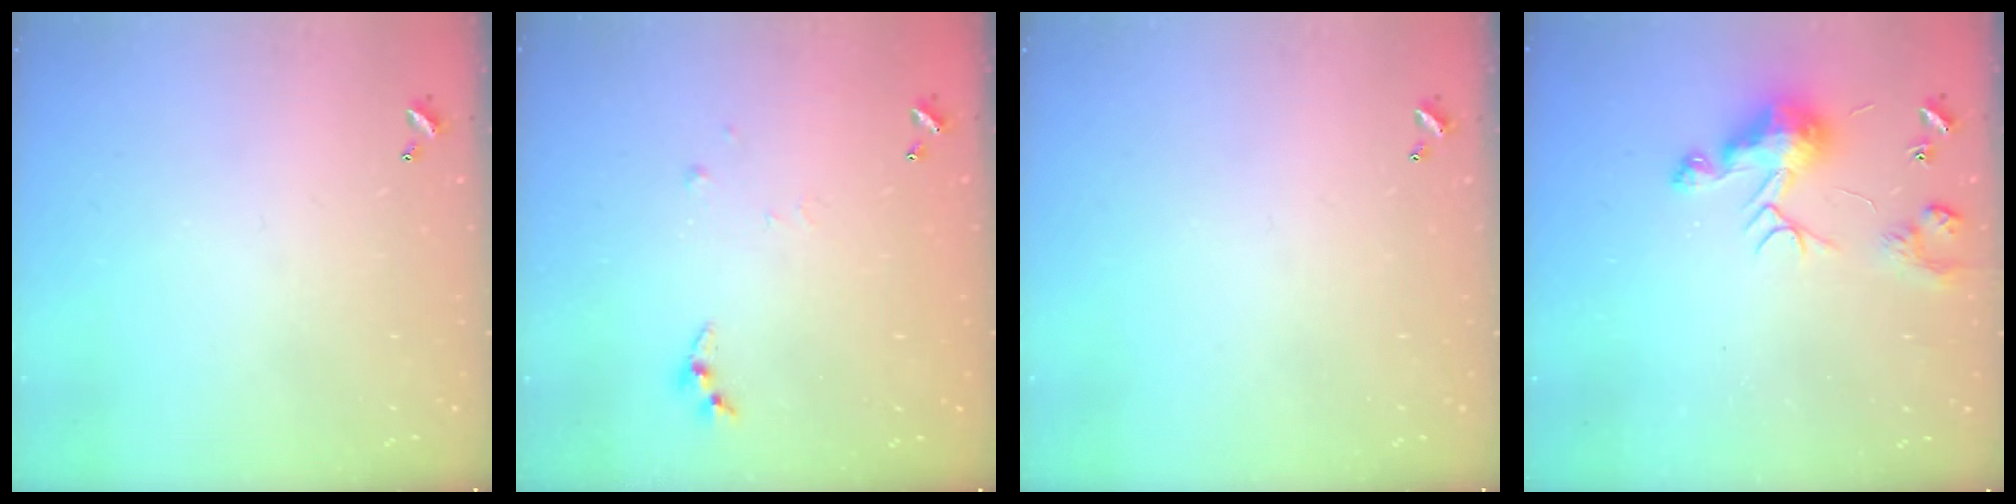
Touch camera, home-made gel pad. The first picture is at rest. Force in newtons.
{"total": 4.9, "press": 4.9, "slide": 0.4}
{"total": 0.0}
{"total": 8.8, "press": 8.8, "slide": 0.0}